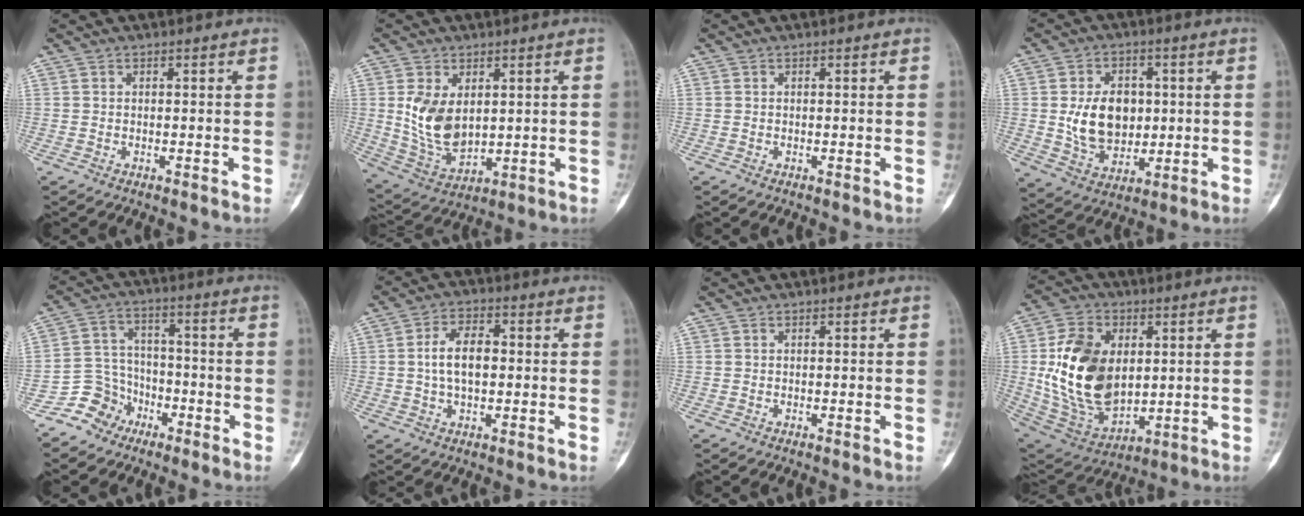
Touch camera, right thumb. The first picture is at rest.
{"total": 10.8, "force": [2.0, 6.7, 8.2], "torque": [-0.141, -0.018, 0.059]}
{"total": 0.0}
{"total": 12.3, "force": [0.8, 9.0, 8.4], "torque": [-0.106, -0.008, 0.026]}
{"total": 7.9, "force": [-5.3, 5.9, 0.5], "torque": [0.026, 0.057, -0.107]}
{"total": 7.4, "force": [0.2, 4.1, 6.2], "torque": [-0.105, 0.015, -0.001]}
{"total": 0.0}
{"total": 20.4, "force": [2.0, 13.4, 15.2], "torque": [-0.259, -0.016, 0.056]}